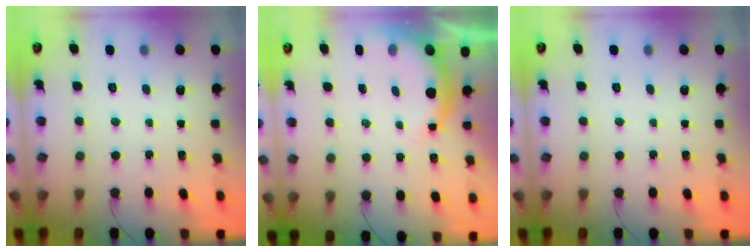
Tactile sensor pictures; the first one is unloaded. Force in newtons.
{"total": 6.4, "press": 6.4, "slide": 0.5}
{"total": 0.0}